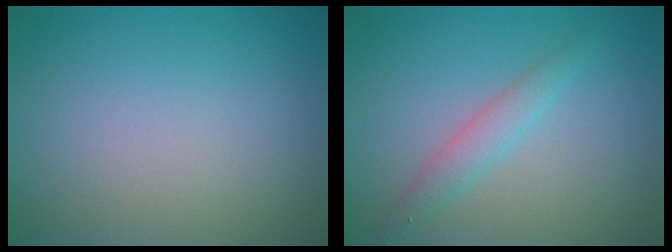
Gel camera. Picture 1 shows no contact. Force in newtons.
{"total": 1.9, "press": 1.9, "slide": 0.1}